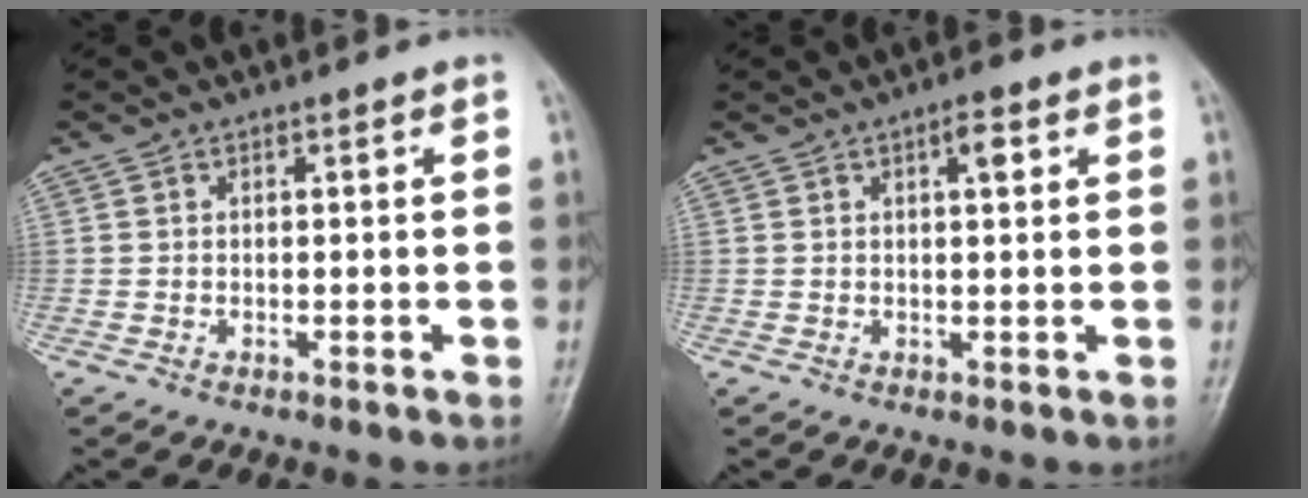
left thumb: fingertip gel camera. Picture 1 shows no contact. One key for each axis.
{"total": 2.9, "fx": 1.3, "fy": 1.0, "fz": 2.3, "tx": -0.031, "ty": -0.002, "tz": 0.019}